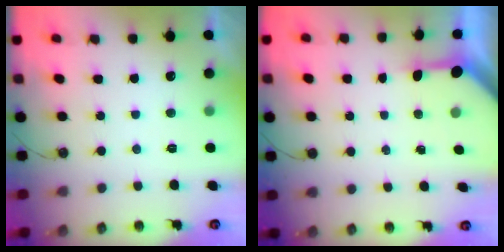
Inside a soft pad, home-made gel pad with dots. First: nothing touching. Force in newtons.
{"total": 3.3, "press": 3.3, "slide": 0.4}